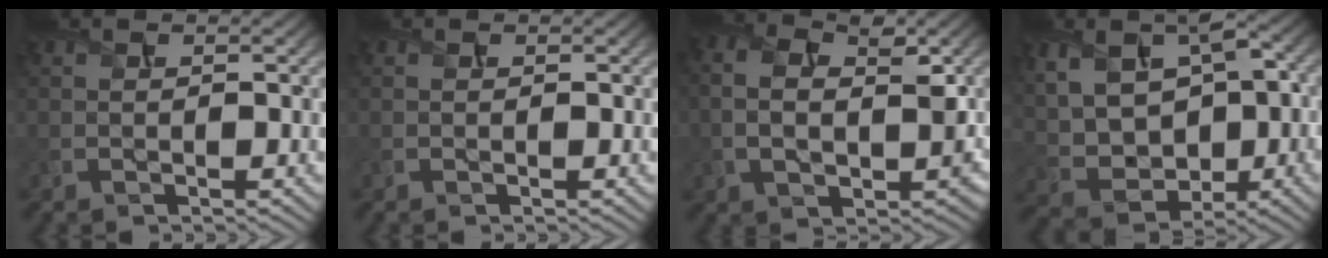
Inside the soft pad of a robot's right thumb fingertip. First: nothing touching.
{"total": 0.0}
{"total": 7.8, "force": [-0.2, 5.2, 5.8], "torque": [-0.087, 0.000, -0.010]}
{"total": 12.3, "force": [1.7, 8.4, 8.9], "torque": [-0.201, 0.001, 0.043]}